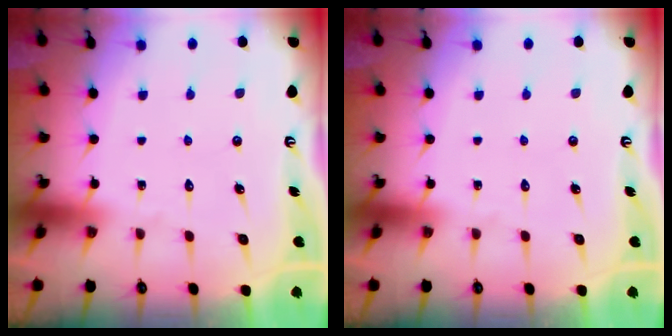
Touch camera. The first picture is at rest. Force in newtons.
{"total": 0.0}